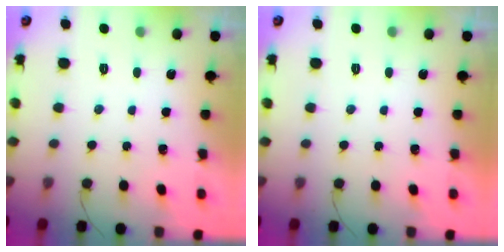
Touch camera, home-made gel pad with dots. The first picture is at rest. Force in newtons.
{"total": 0.0}